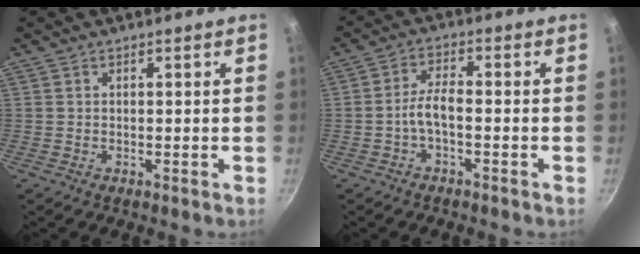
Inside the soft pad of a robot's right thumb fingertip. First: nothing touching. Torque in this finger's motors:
{"motor_torque": [0.05, -0.22, 0.94, -0.41, 0.06]}